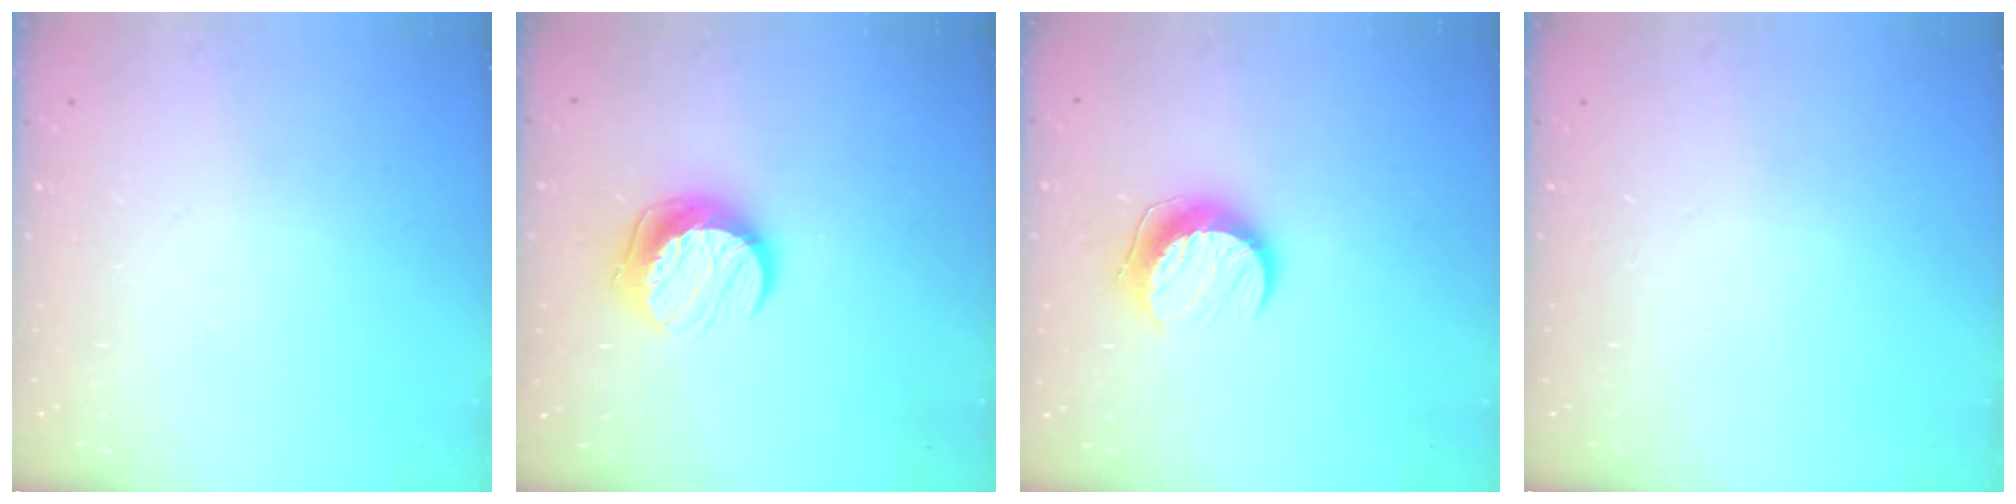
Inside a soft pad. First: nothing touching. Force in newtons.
{"total": 10.9, "press": 10.9, "slide": 0.2}
{"total": 9.9, "press": 9.9, "slide": 0.2}
{"total": 0.0}